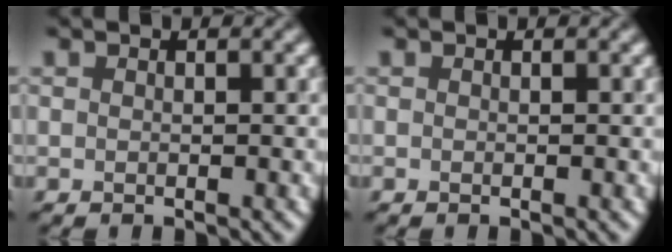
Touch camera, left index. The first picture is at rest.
{"total": 0.0}